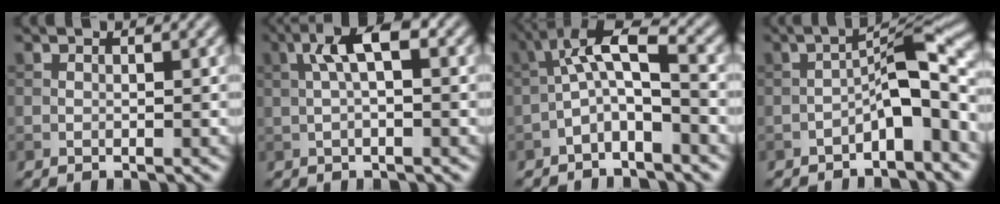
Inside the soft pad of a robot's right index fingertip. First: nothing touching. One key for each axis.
{"total": 4.2, "fx": 1.0, "fy": 1.3, "fz": 3.9, "tx": -0.075, "ty": 0.013, "tz": 0.014}
{"total": 5.2, "fx": -1.3, "fy": 1.6, "fz": 4.8, "tx": -0.090, "ty": 0.022, "tz": -0.036}
{"total": 5.9, "fx": -2.6, "fy": 1.7, "fz": 5.0, "tx": -0.071, "ty": 0.027, "tz": -0.047}